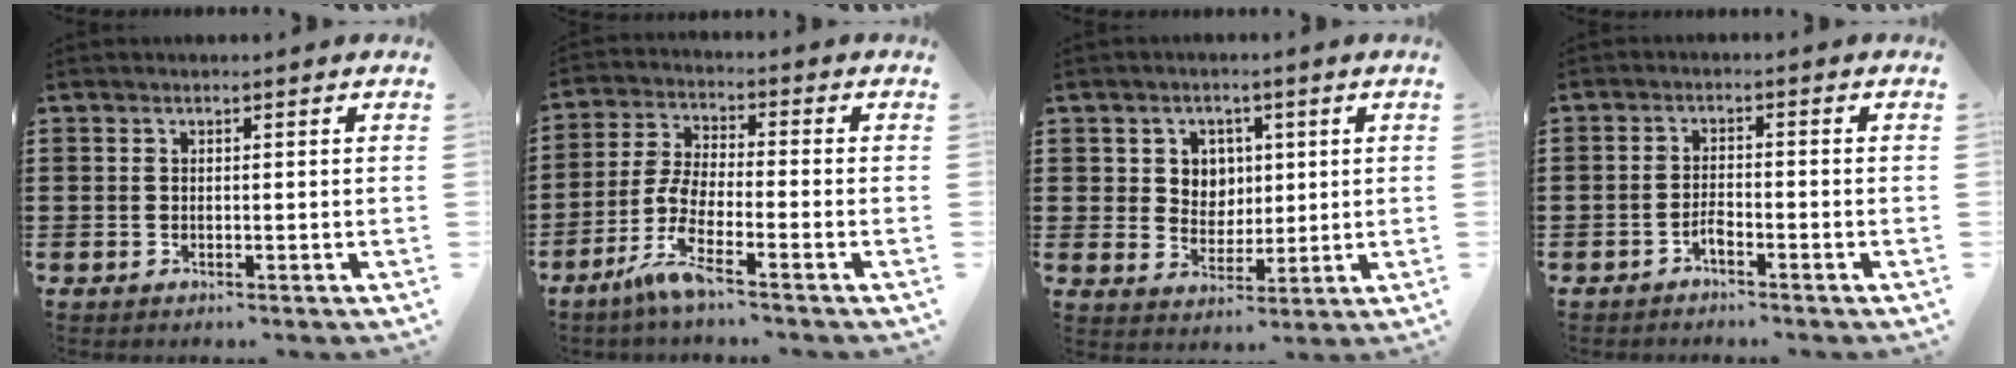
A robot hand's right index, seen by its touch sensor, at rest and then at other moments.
{"total": 6.7, "force": [-4.3, 1.2, 5.0], "torque": [-0.134, -0.019, -0.093]}
{"total": 4.7, "force": [1.6, 4.4, 0.9], "torque": [-0.040, 0.015, 0.027]}
{"total": 1.9, "force": [-1.5, 0.4, 1.1], "torque": [-0.024, 0.003, -0.030]}